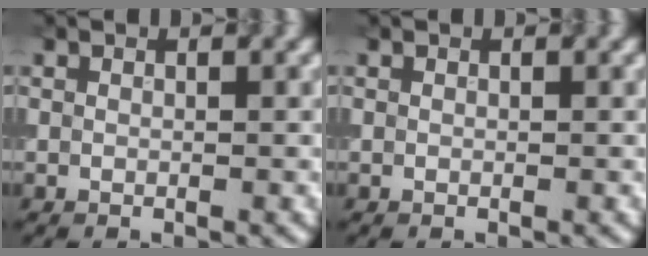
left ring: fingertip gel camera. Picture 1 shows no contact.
{"total": 0.0}